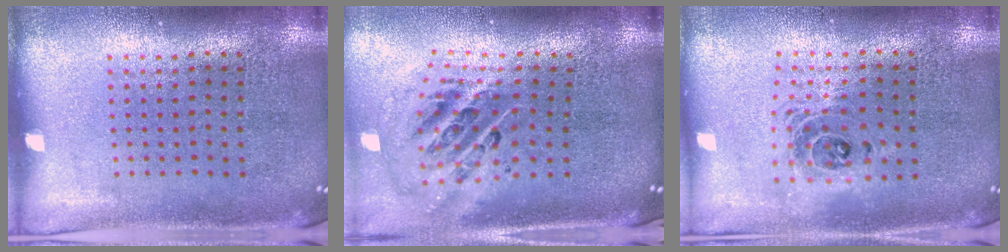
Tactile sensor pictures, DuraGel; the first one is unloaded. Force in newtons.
{"total": 2.8, "press": 1.9, "slide": 2.0}
{"total": 1.5, "press": 1.2, "slide": 0.8}